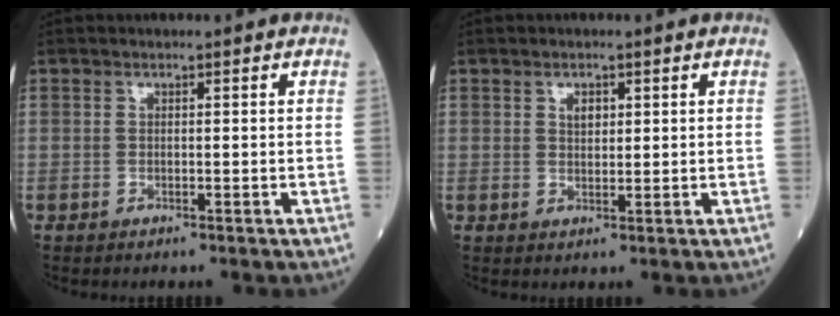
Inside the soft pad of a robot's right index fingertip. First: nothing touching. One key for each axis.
{"total": 1.9, "fx": 0.8, "fy": 1.1, "fz": 1.3, "tx": -0.020, "ty": 0.000, "tz": 0.015}